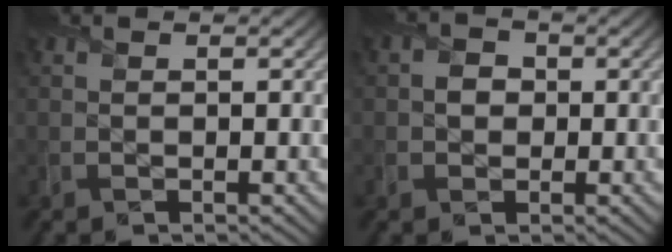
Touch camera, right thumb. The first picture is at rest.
{"total": 2.0, "force": [-0.2, 1.9, 0.7], "torque": [-0.015, 0.000, -0.008]}